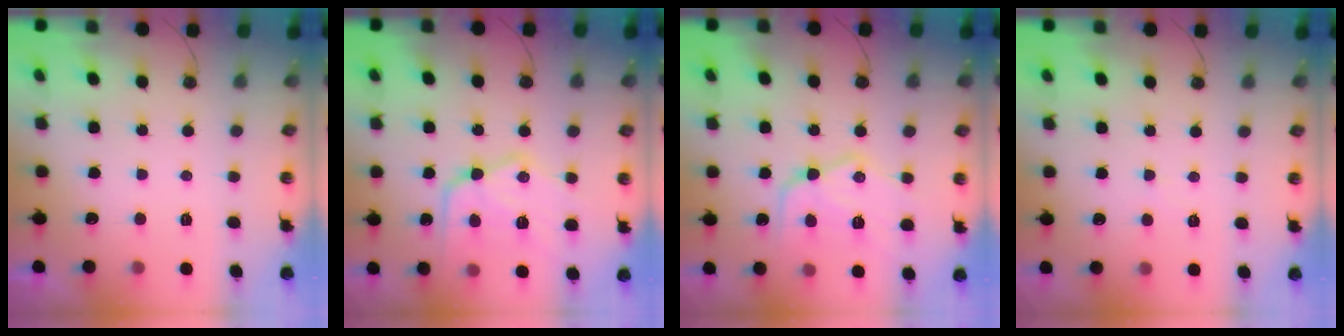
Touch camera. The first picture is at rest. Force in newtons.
{"total": 18.8, "press": 18.8, "slide": 1.7}
{"total": 16.7, "press": 16.6, "slide": 1.4}
{"total": 3.2, "press": 3.1, "slide": 0.5}